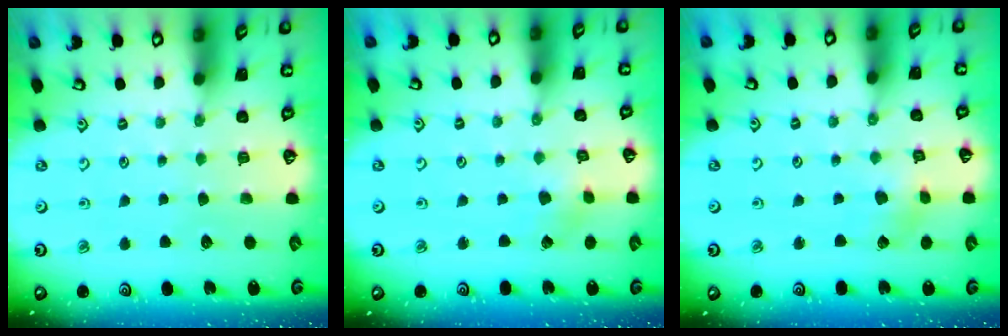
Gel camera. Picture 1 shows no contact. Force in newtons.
{"total": 1.8, "press": 1.8, "slide": 0.2}
{"total": 1.9, "press": 1.9, "slide": 0.3}